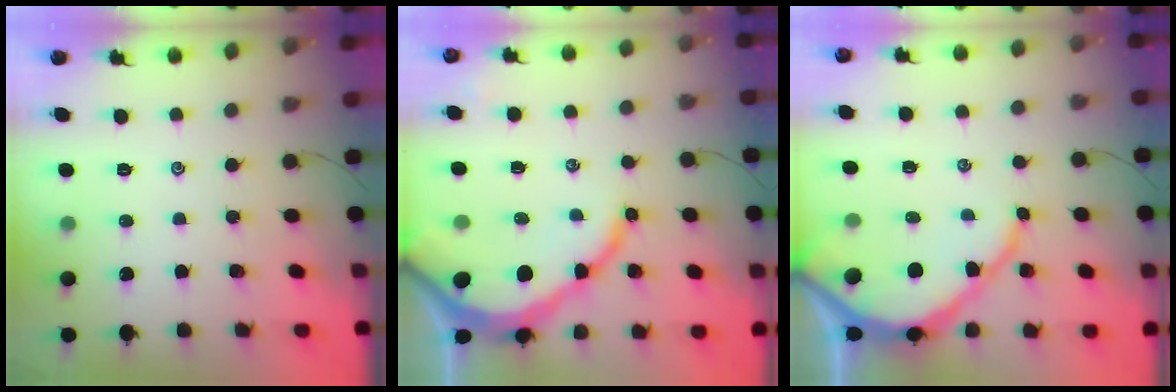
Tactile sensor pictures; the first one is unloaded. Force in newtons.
{"total": 12.2, "press": 12.1, "slide": 1.3}
{"total": 9.1, "press": 9.0, "slide": 0.7}